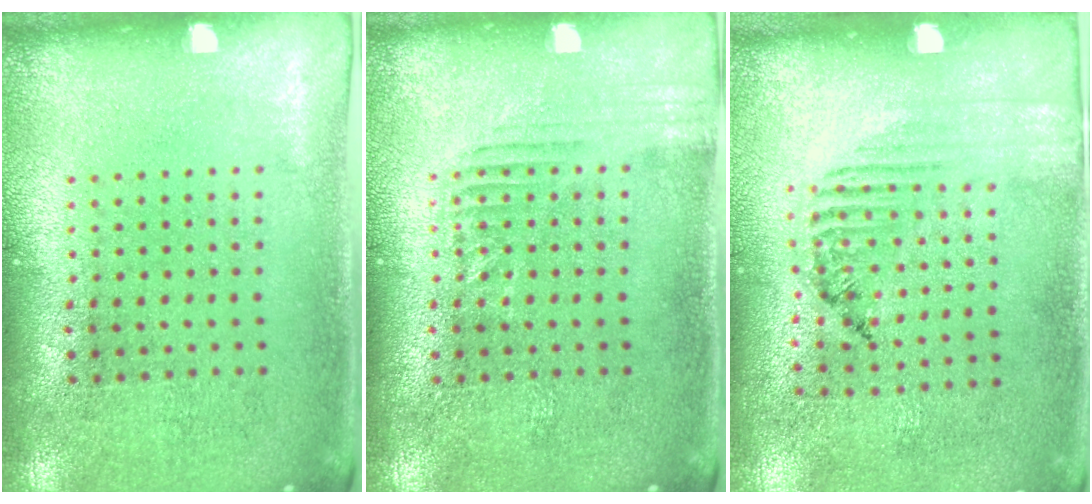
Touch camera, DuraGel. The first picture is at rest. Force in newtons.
{"total": 1.3, "press": 1.3, "slide": 0.2}
{"total": 1.5, "press": 1.1, "slide": 1.1}